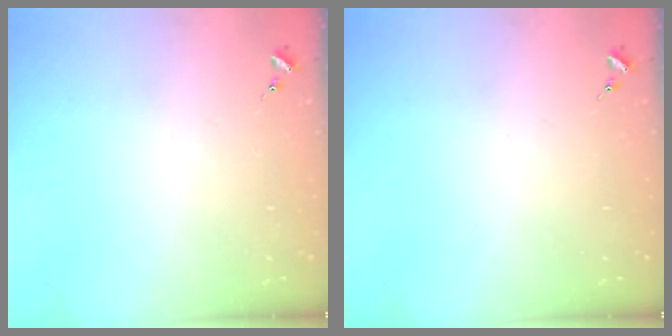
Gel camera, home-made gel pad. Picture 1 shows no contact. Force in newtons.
{"total": 0.0}